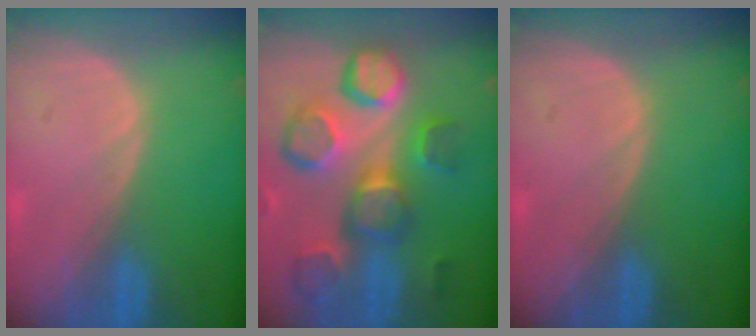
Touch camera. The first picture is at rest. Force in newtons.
{"total": 12.7, "press": 11.2, "slide": 6.0}
{"total": 0.0}